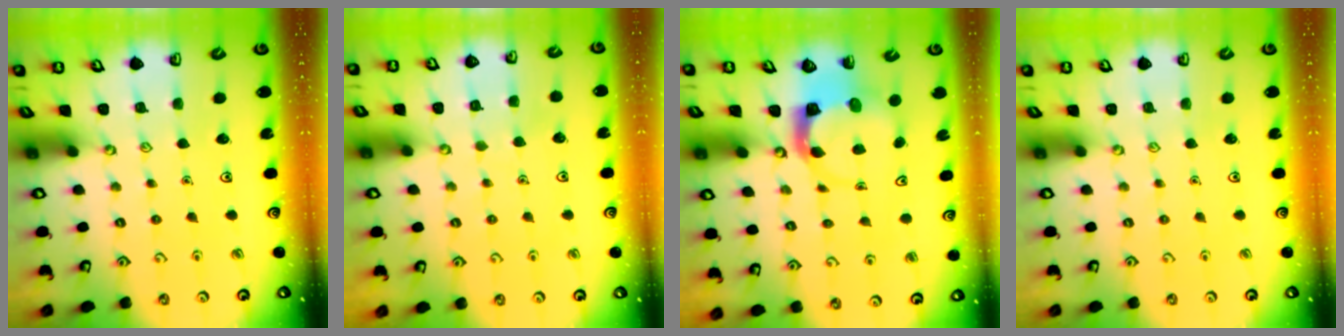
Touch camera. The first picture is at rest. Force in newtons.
{"total": 3.3, "press": 3.3, "slide": 0.3}
{"total": 5.0, "press": 4.9, "slide": 0.9}
{"total": 0.0}